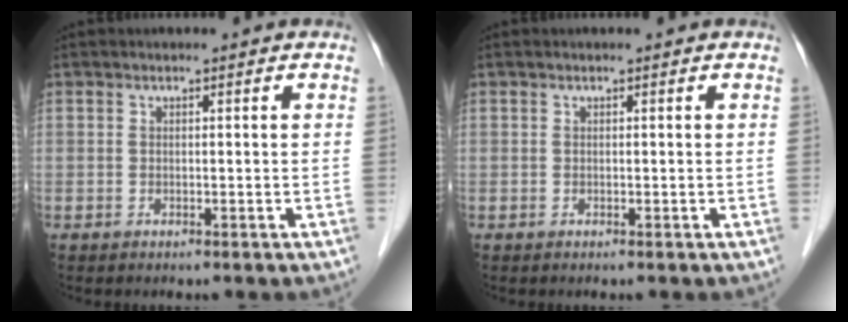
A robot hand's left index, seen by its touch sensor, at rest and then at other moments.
{"total": 0.0}